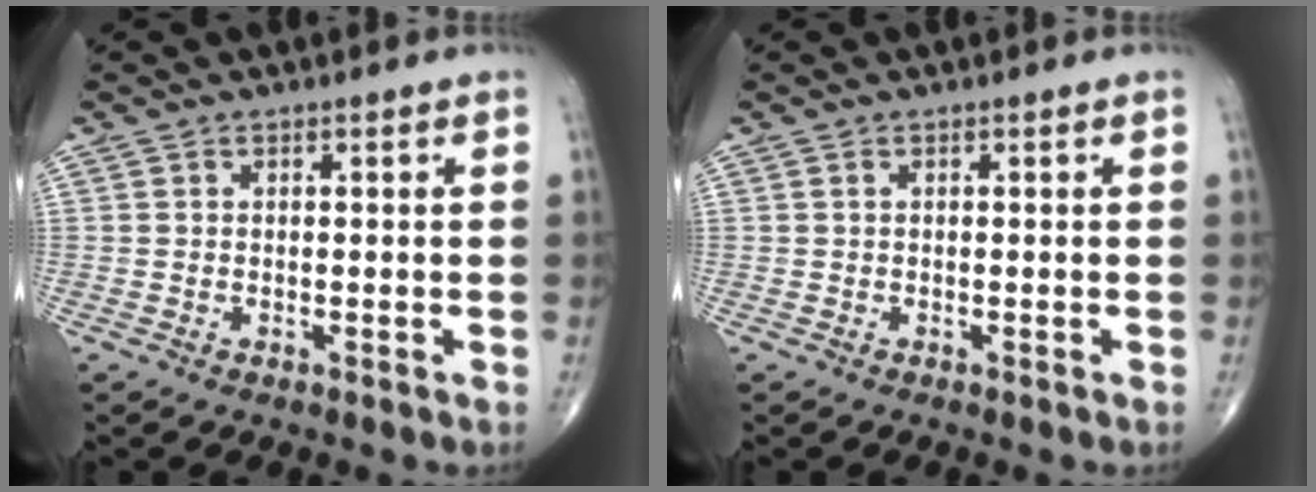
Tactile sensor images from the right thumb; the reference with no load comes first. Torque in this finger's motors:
{"motor_torque": [-0.43, -0.05, 0.19, 0.08, -0.01]}